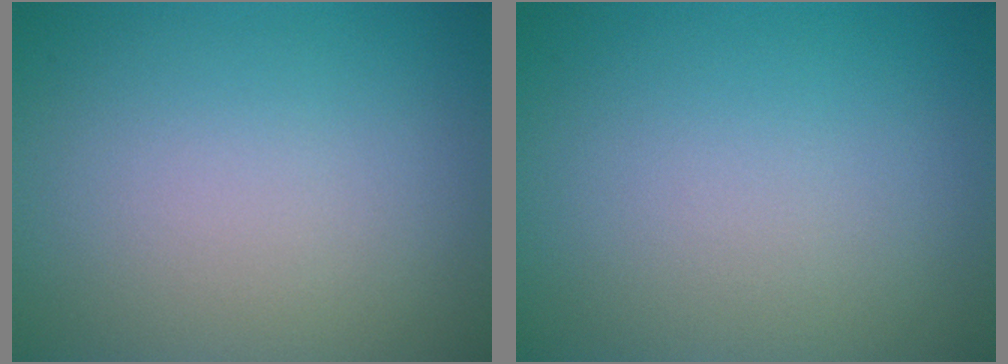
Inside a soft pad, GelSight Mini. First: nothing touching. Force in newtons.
{"total": 0.0}